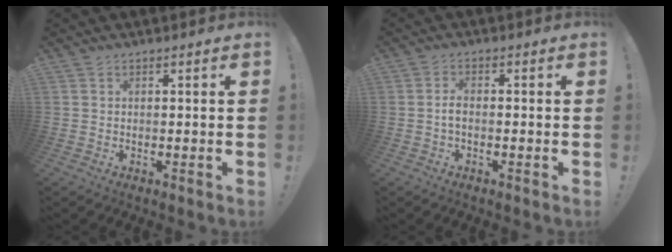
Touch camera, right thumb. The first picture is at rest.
{"total": 2.7, "force": [-0.7, 1.1, 2.4], "torque": [-0.050, 0.001, -0.014]}